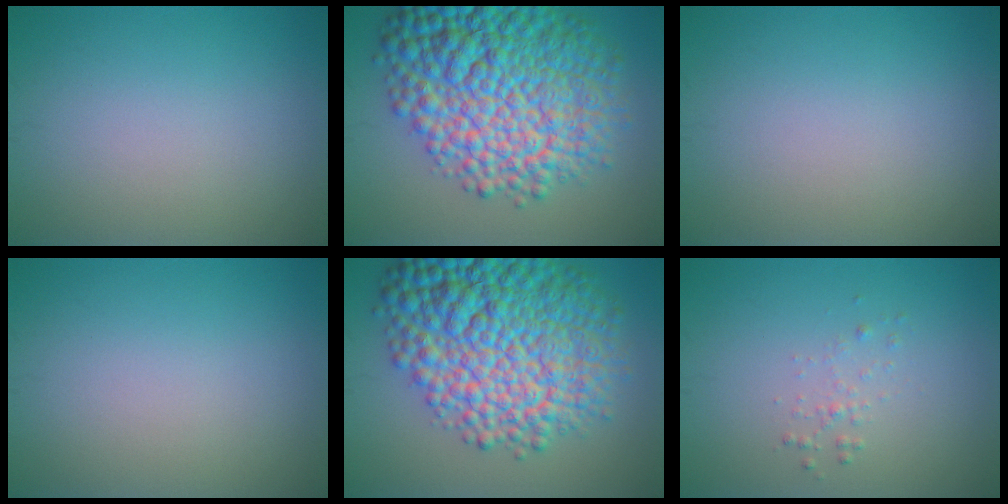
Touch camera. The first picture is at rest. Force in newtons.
{"total": 13.9, "press": 13.9, "slide": 0.4}
{"total": 0.0}
{"total": 0.0}
{"total": 13.9, "press": 13.9, "slide": 0.4}
{"total": 0.9, "press": 0.9, "slide": 0.0}